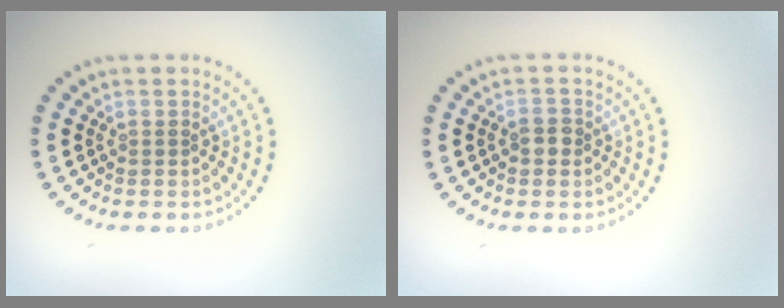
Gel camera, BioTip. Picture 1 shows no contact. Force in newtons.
{"total": 1.3, "press": 1.2, "slide": 0.4}